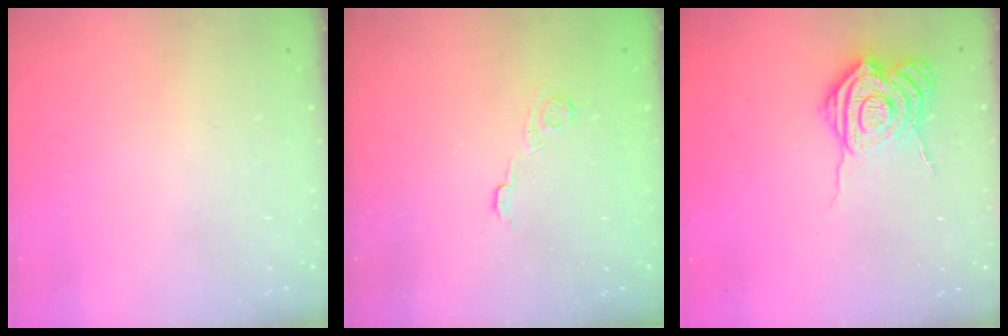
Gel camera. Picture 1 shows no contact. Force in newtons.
{"total": 3.7, "press": 3.4, "slide": 1.4}
{"total": 13.8, "press": 13.8, "slide": 1.2}